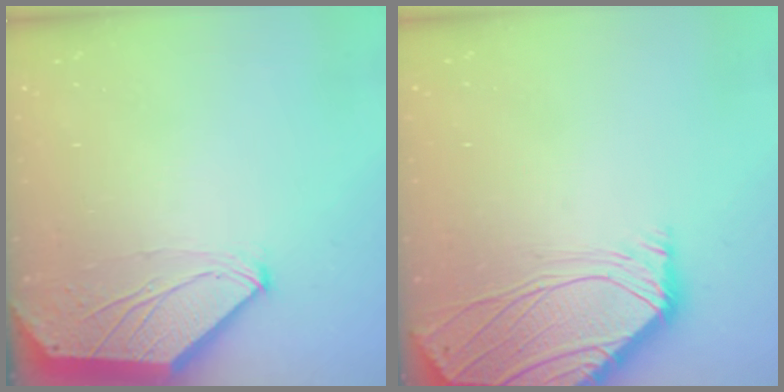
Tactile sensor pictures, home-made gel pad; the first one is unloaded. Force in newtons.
{"total": 1.0, "press": 0.9, "slide": 0.3}